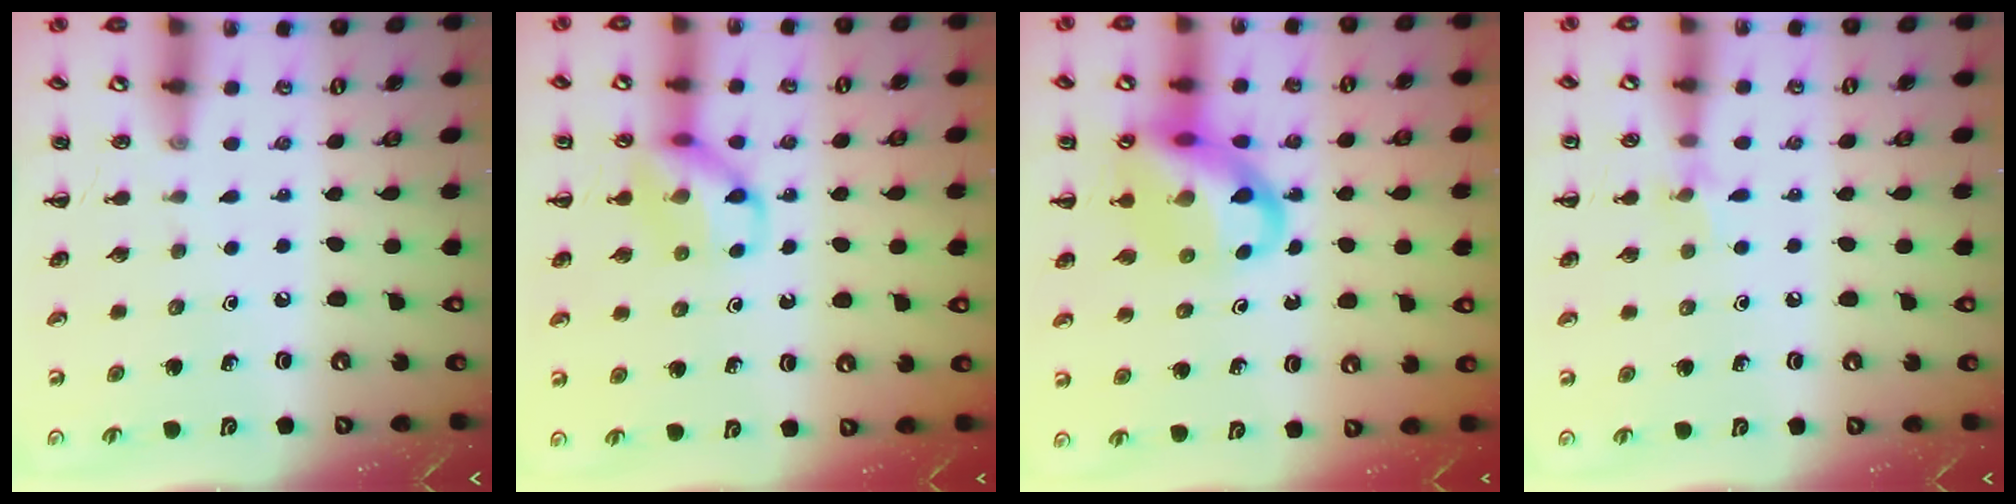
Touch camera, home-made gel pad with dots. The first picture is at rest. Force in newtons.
{"total": 12.8, "press": 12.7, "slide": 1.5}
{"total": 15.2, "press": 14.8, "slide": 3.0}
{"total": 5.4, "press": 5.1, "slide": 1.8}